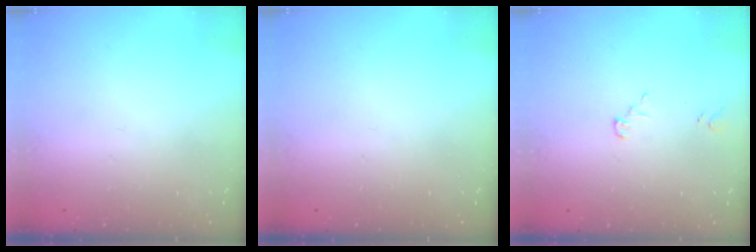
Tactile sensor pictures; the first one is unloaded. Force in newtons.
{"total": 0.0}
{"total": 4.1, "press": 3.3, "slide": 2.4}